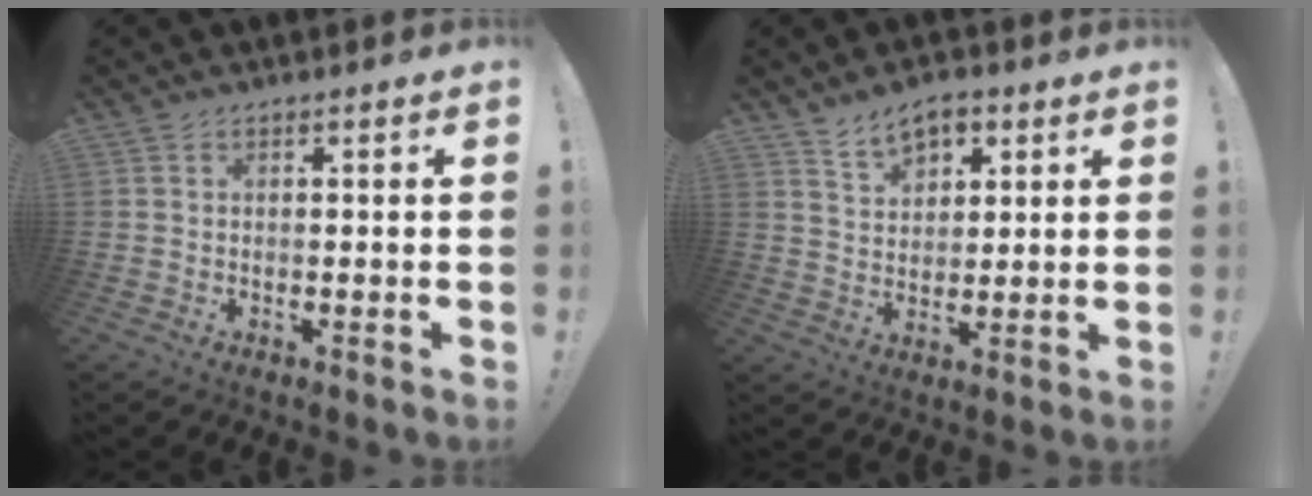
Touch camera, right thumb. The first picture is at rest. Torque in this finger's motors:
{"motor_torque": [-0.01, 0.03, 0.33, 0.55, 0.10]}